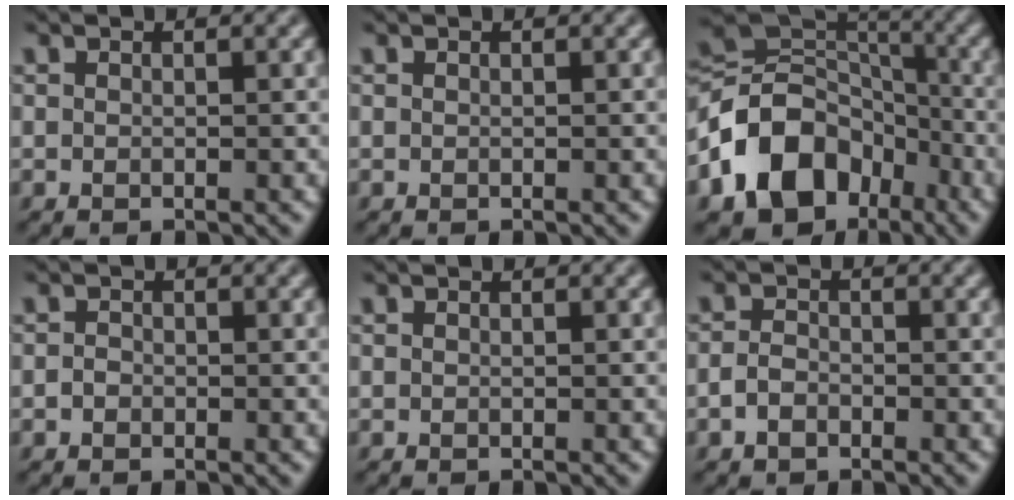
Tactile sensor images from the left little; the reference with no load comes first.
{"total": 0.0}
{"total": 11.5, "force": [-5.0, 8.6, 5.9], "torque": [-0.118, 0.003, -0.099]}
{"total": 0.8, "force": [-0.3, 0.7, 0.3], "torque": [-0.003, 0.000, -0.014]}
{"total": 0.0}
{"total": 1.6, "force": [-0.9, 1.1, 0.8], "torque": [-0.019, 0.003, -0.022]}